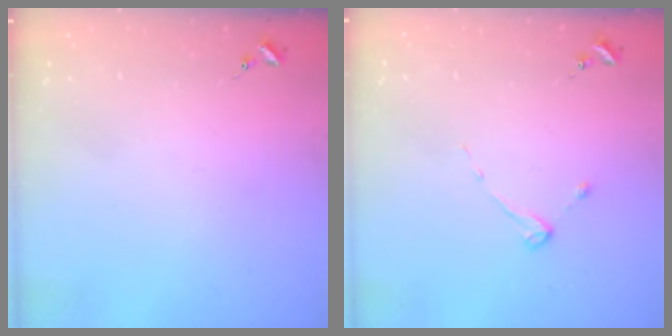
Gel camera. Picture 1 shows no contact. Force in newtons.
{"total": 2.6, "press": 2.5, "slide": 0.4}